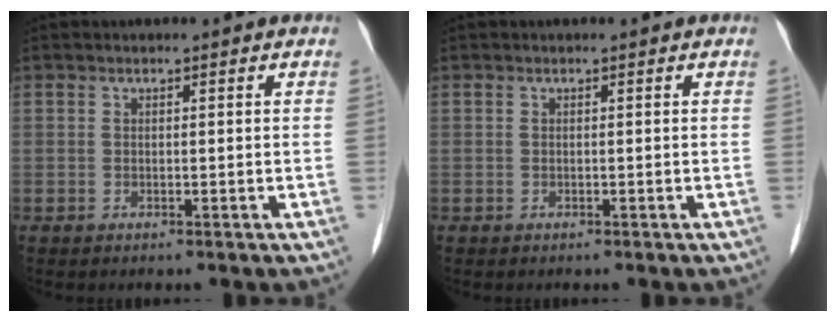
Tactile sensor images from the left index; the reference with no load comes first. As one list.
[{"total": 0.0}]